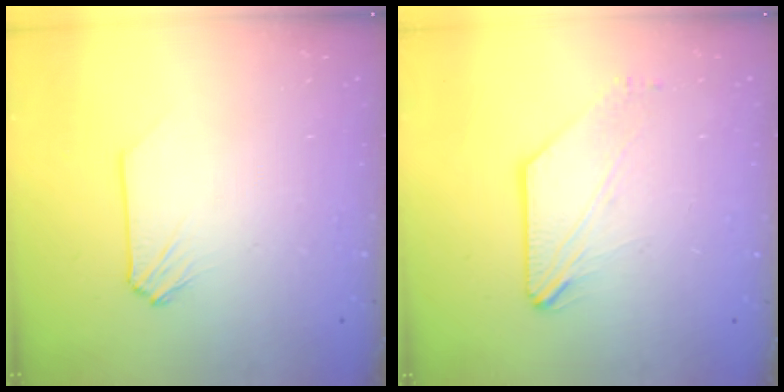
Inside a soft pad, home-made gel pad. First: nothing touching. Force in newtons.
{"total": 0.6, "press": 0.5, "slide": 0.2}